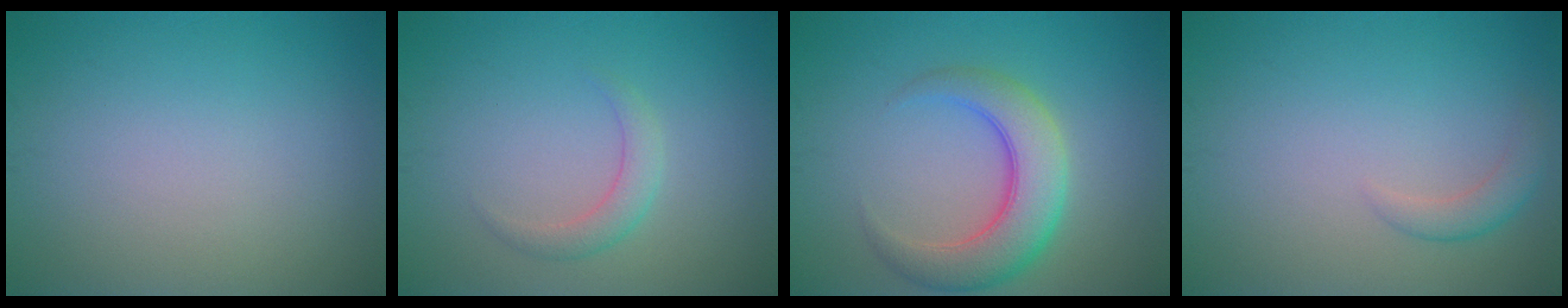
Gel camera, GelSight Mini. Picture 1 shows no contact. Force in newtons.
{"total": 1.8, "press": 1.8, "slide": 0.0}
{"total": 5.9, "press": 5.9, "slide": 0.3}
{"total": 1.6, "press": 1.6, "slide": 0.1}